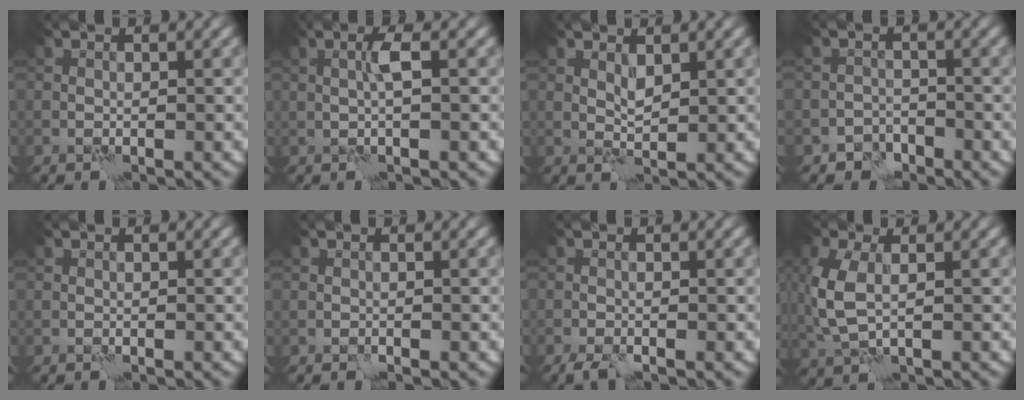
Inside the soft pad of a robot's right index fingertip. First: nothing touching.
{"total": 1.4, "force": [0.4, -0.3, 1.4], "torque": [-0.029, 0.005, 0.007]}
{"total": 1.2, "force": [1.0, 0.2, 0.6], "torque": [-0.016, -0.005, 0.022]}
{"total": 1.7, "force": [-1.4, 0.9, -0.1], "torque": [0.012, 0.005, -0.030]}
{"total": 0.0}
{"total": 0.0}
{"total": 1.4, "force": [-1.1, 0.1, 0.9], "torque": [-0.021, -0.003, -0.024]}
{"total": 4.3, "force": [0.7, 2.4, 3.5], "torque": [-0.100, 0.000, 0.016]}